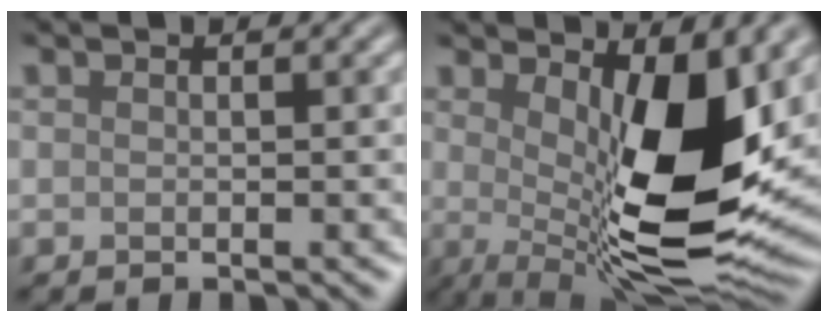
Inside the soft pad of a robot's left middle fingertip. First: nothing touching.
{"total": 12.3, "force": [1.3, 4.1, 11.5], "torque": [-0.169, -0.025, 0.027]}